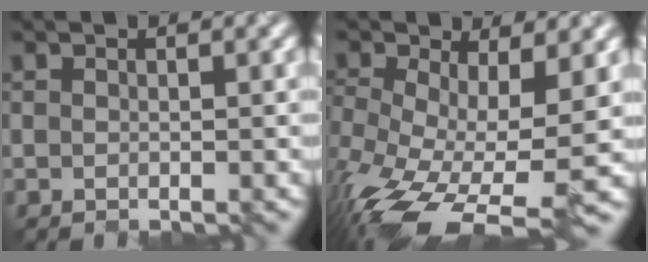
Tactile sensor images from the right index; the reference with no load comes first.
{"total": 11.7, "force": [-4.9, 4.6, 9.6], "torque": [-0.196, -0.038, -0.086]}